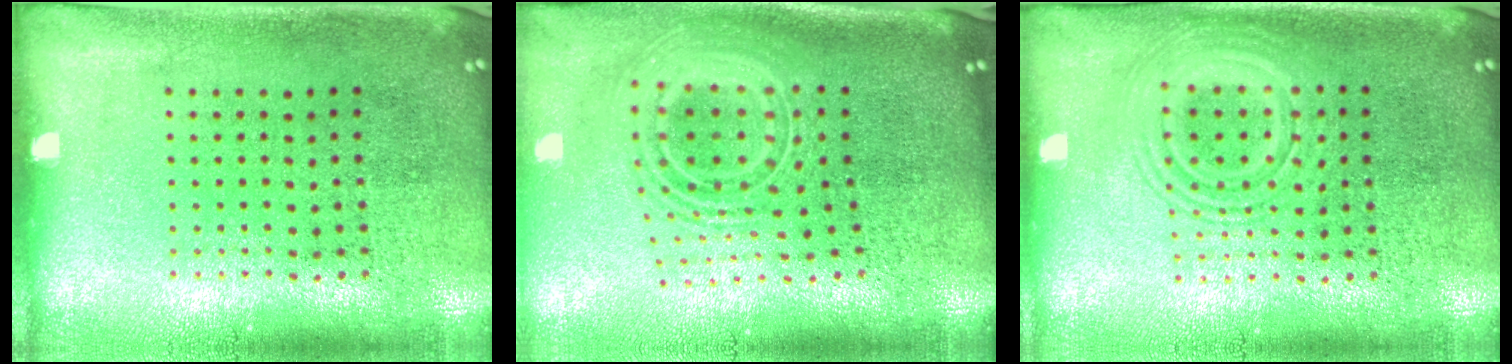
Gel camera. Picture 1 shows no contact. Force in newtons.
{"total": 2.7, "press": 1.8, "slide": 1.9}
{"total": 2.5, "press": 2.4, "slide": 0.4}